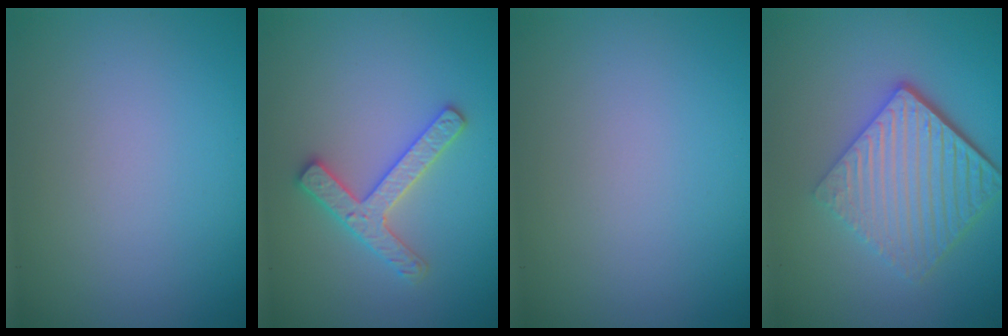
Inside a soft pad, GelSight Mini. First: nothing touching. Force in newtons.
{"total": 2.9, "press": 2.8, "slide": 0.6}
{"total": 0.0}
{"total": 6.7, "press": 4.4, "slide": 5.1}